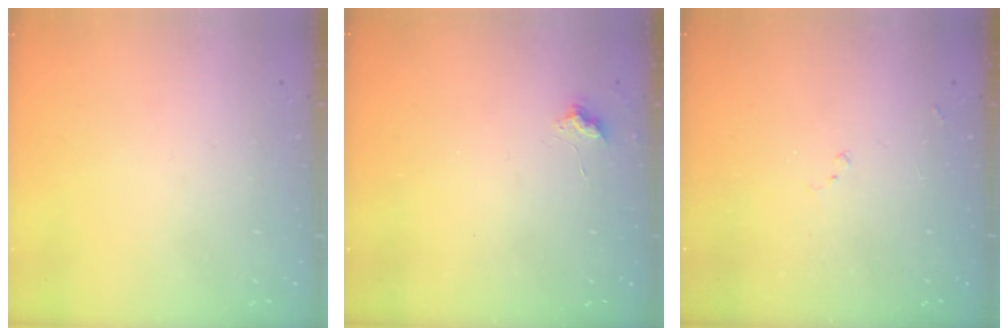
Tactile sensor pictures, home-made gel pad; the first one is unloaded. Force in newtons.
{"total": 4.4, "press": 4.4, "slide": 0.7}
{"total": 7.5, "press": 7.4, "slide": 0.7}